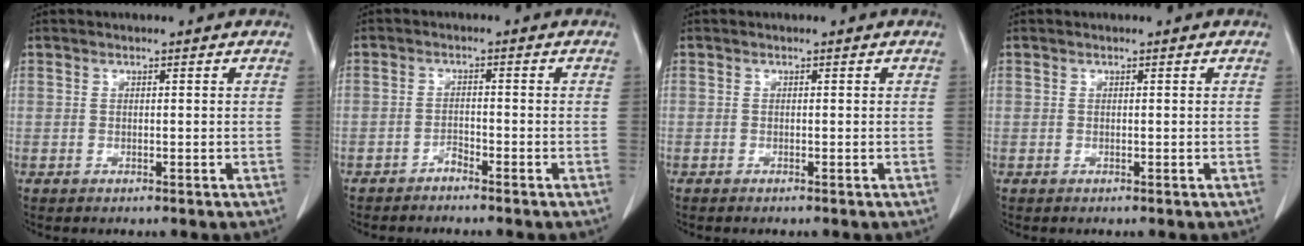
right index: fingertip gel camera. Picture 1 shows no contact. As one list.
[{"total": 1.3, "force": [-1.2, 0.1, 0.5], "torque": [-0.004, 0.003, -0.020]}, {"total": 0.5, "force": [-0.4, 0.0, 0.3], "torque": [-0.006, -0.001, -0.009]}, {"total": 0.0}]